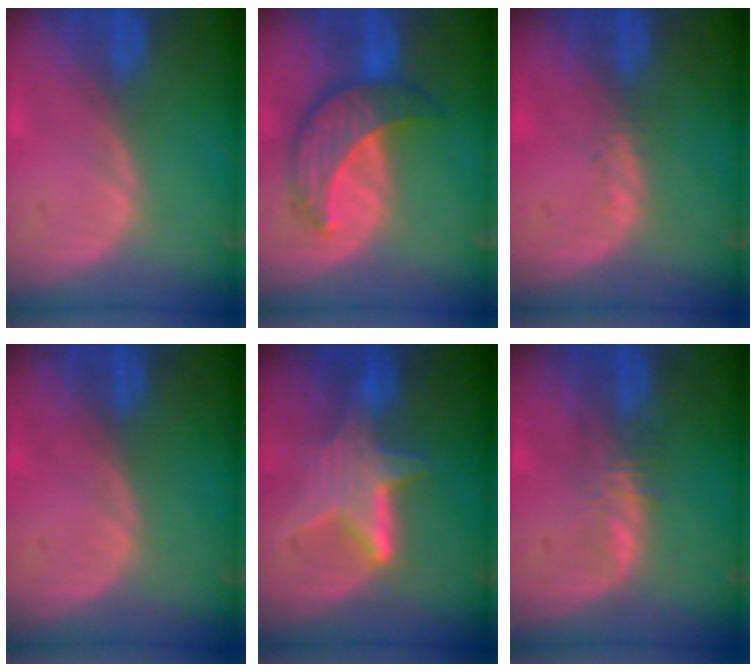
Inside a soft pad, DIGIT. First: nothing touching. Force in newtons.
{"total": 7.8, "press": 7.5, "slide": 2.3}
{"total": 0.9, "press": 0.8, "slide": 0.4}
{"total": 0.0}
{"total": 6.2, "press": 6.1, "slide": 0.9}
{"total": 2.4, "press": 2.4, "slide": 0.2}